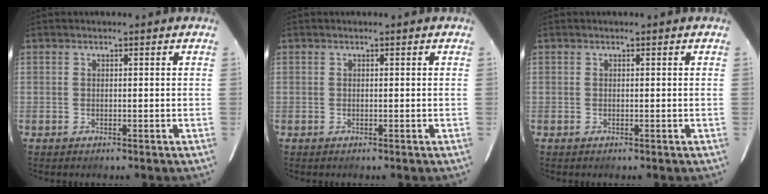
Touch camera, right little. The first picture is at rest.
{"total": 0.0}
{"total": 0.0}